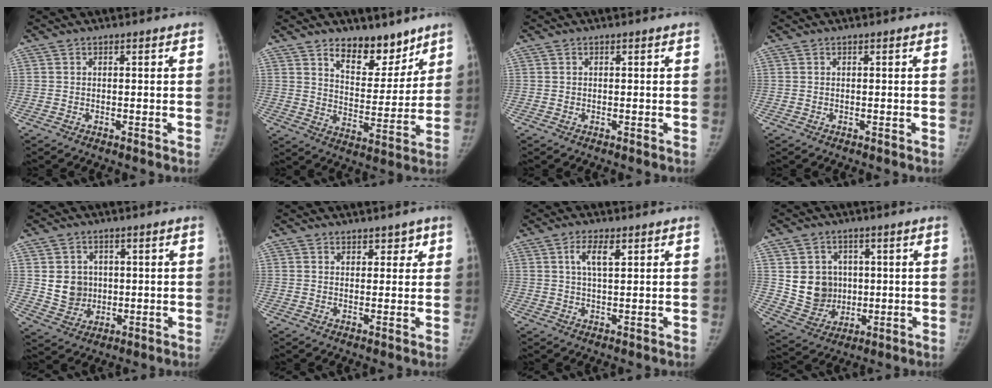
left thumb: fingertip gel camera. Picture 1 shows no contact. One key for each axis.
{"total": 11.7, "fx": 8.6, "fy": 5.9, "fz": 5.3, "tx": -0.041, "ty": -0.065, "tz": 0.145}
{"total": 0.0}
{"total": 0.0}
{"total": 6.8, "fx": 1.0, "fy": 6.2, "fz": 2.8, "tx": -0.016, "ty": -0.006, "tz": 0.027}
{"total": 3.0, "fx": 2.0, "fy": 1.9, "fz": 1.1, "tx": 0.017, "ty": -0.011, "tz": 0.027}
{"total": 4.3, "fx": 1.9, "fy": 1.5, "fz": 3.6, "tx": -0.064, "ty": -0.002, "tz": 0.036}
{"total": 9.8, "fx": 1.4, "fy": 8.8, "fz": 4.1, "tx": -0.029, "ty": -0.006, "tz": 0.042}